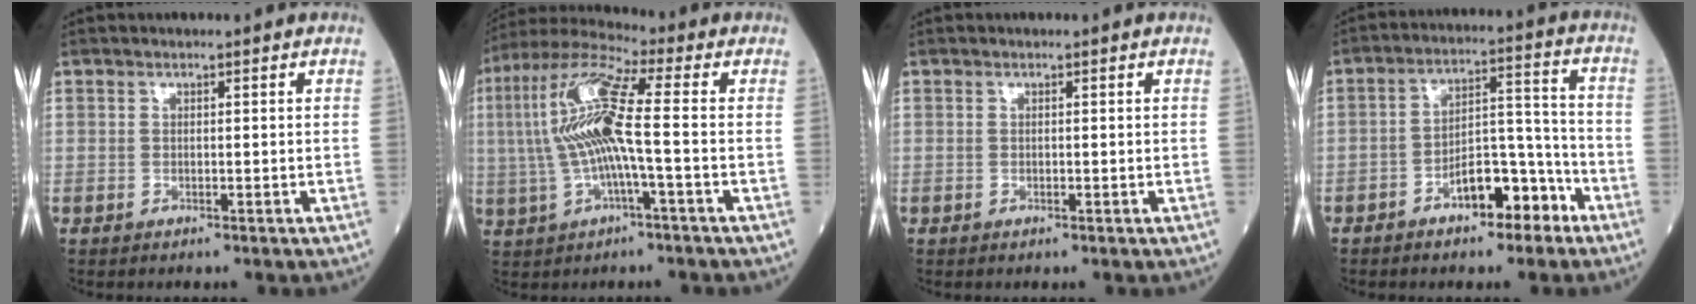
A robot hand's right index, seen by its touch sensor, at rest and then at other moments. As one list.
[{"total": 12.4, "force": [-0.2, 1.1, 12.3], "torque": [-0.259, 0.021, -0.010]}, {"total": 0.0}, {"total": 8.9, "force": [-5.3, 3.4, 6.2], "torque": [-0.099, 0.029, -0.084]}]